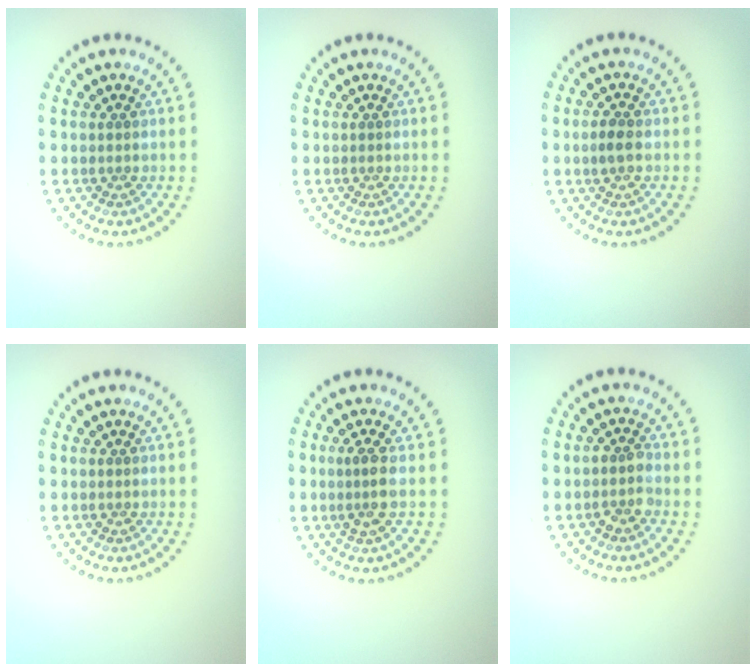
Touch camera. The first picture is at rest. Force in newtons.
{"total": 0.0}
{"total": 1.5, "press": 1.5, "slide": 0.2}
{"total": 0.0}
{"total": 2.0, "press": 1.7, "slide": 1.0}
{"total": 1.5, "press": 1.4, "slide": 0.6}